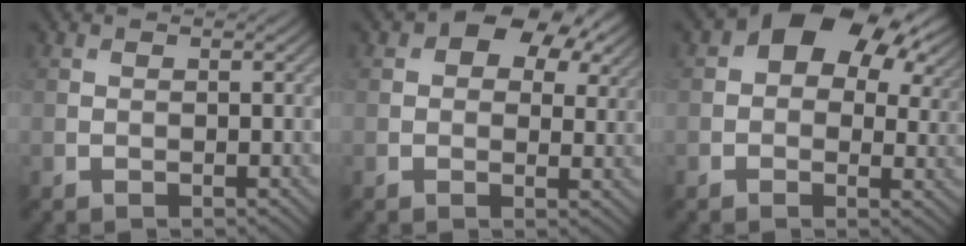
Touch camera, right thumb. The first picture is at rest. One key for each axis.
{"total": 9.8, "fx": 4.8, "fy": 6.3, "fz": 5.8, "tx": -0.086, "ty": 0.014, "tz": 0.075}
{"total": 11.9, "fx": 4.4, "fy": 8.1, "fz": 7.6, "tx": -0.110, "ty": 0.000, "tz": 0.080}